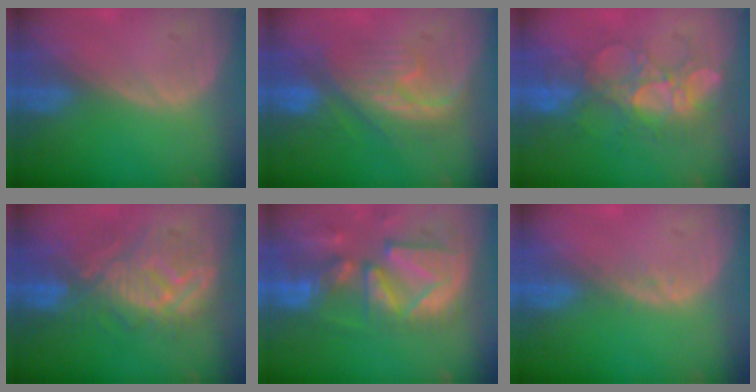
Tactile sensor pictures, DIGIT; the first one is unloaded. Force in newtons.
{"total": 8.0, "press": 7.9, "slide": 1.1}
{"total": 8.7, "press": 8.3, "slide": 2.4}
{"total": 10.2, "press": 10.0, "slide": 2.1}
{"total": 13.3, "press": 11.4, "slide": 6.9}
{"total": 1.0, "press": 1.0, "slide": 0.2}